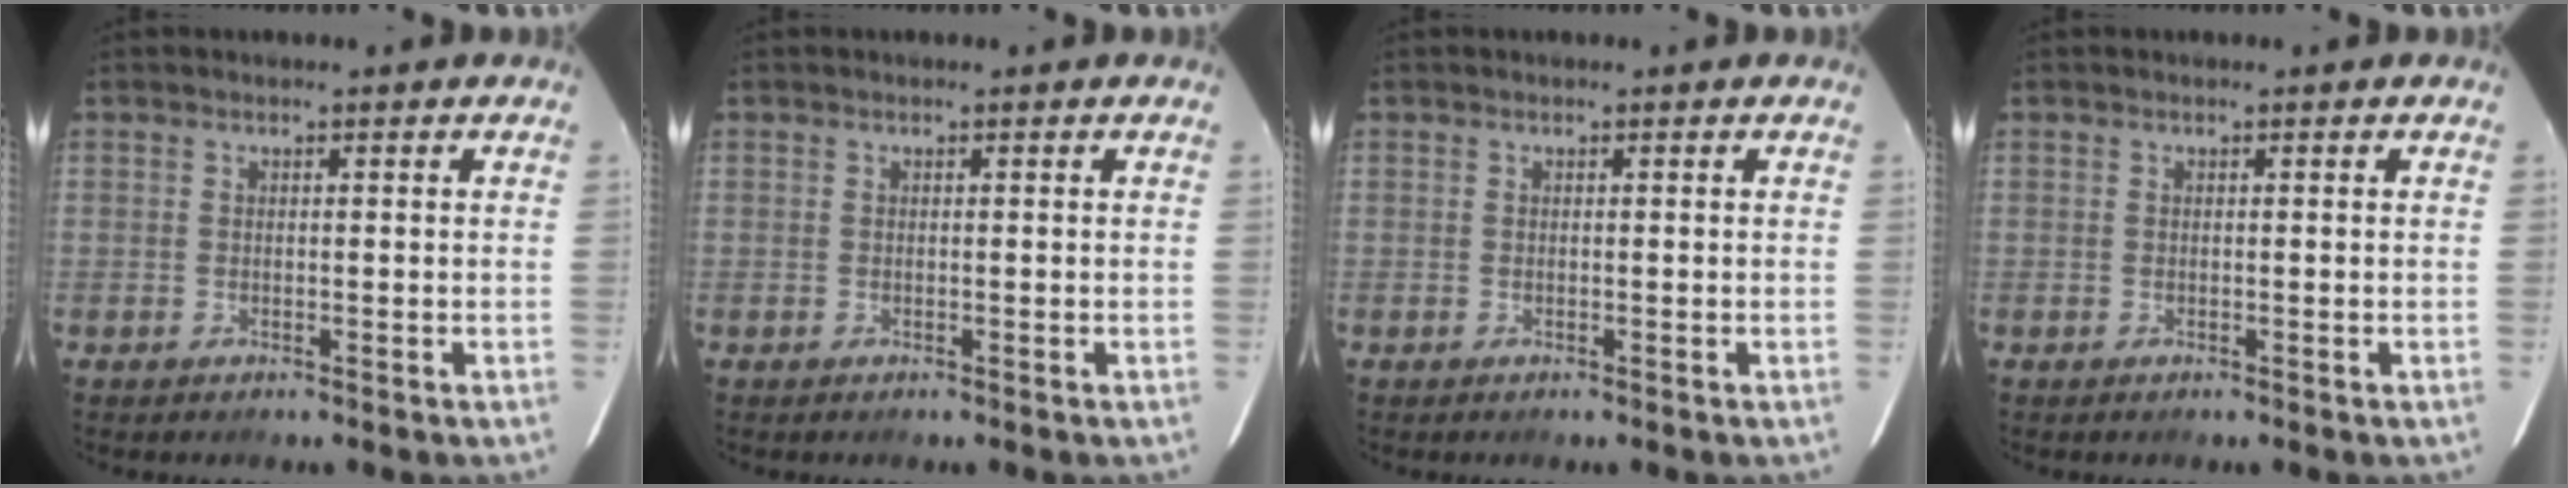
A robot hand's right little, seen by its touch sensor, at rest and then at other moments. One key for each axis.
{"total": 0.0}
{"total": 0.0}
{"total": 0.0}